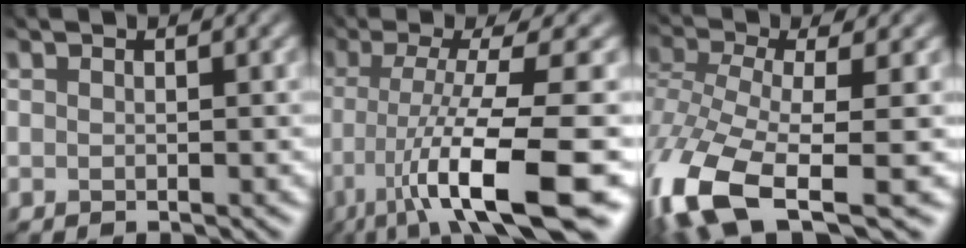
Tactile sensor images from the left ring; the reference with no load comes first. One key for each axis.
{"total": 11.3, "fx": -5.0, "fy": 2.0, "fz": 10.0, "tx": -0.139, "ty": -0.010, "tz": -0.077}
{"total": 12.5, "fx": -6.6, "fy": 5.0, "fz": 9.4, "tx": -0.220, "ty": -0.033, "tz": -0.103}